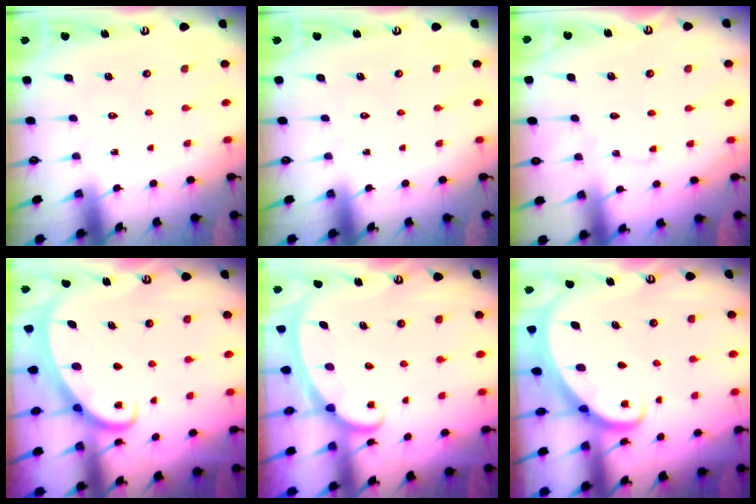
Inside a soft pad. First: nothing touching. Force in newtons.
{"total": 0.0}
{"total": 3.2, "press": 3.1, "slide": 0.3}
{"total": 2.4, "press": 2.3, "slide": 0.3}
{"total": 2.5, "press": 2.5, "slide": 0.4}
{"total": 2.8, "press": 2.8, "slide": 0.4}